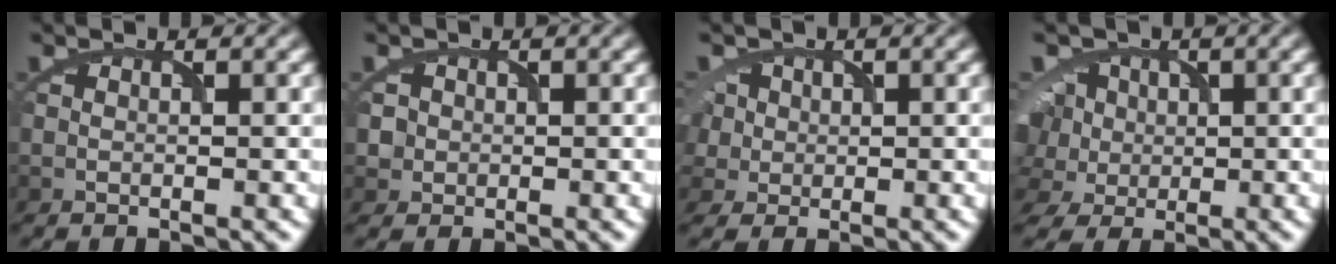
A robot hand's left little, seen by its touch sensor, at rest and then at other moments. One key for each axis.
{"total": 1.2, "fx": 0.0, "fy": 1.2, "fz": -0.2, "tx": 0.012, "ty": 0.000, "tz": 0.011}
{"total": 4.6, "fx": 0.6, "fy": 4.0, "fz": 2.2, "tx": -0.053, "ty": 0.028, "tz": 0.008}
{"total": 7.1, "fx": 0.0, "fy": 6.0, "fz": 3.8, "tx": -0.079, "ty": 0.023, "tz": -0.020}